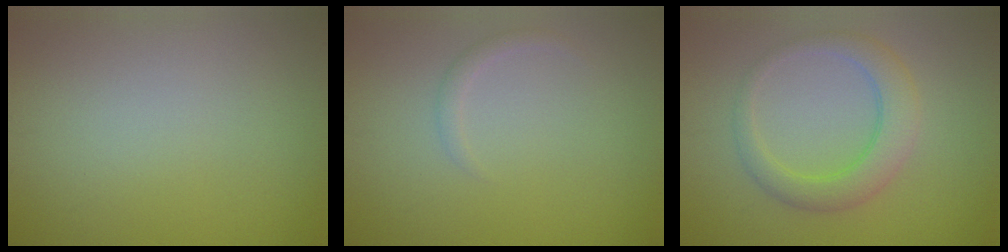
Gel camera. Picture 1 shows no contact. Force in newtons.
{"total": 0.9, "press": 0.9, "slide": 0.0}
{"total": 3.9, "press": 3.9, "slide": 0.2}